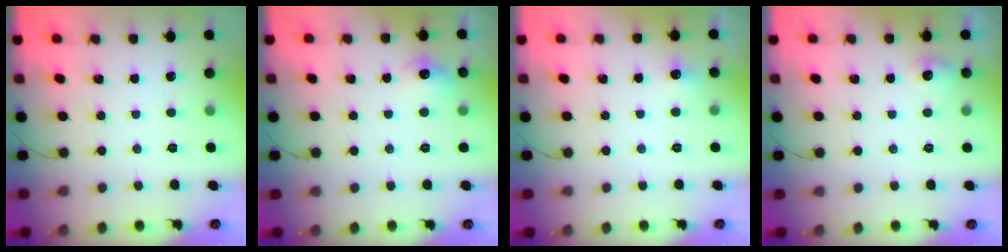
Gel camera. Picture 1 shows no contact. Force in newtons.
{"total": 6.8, "press": 6.7, "slide": 1.0}
{"total": 4.6, "press": 4.4, "slide": 1.6}
{"total": 7.5, "press": 5.3, "slide": 5.3}